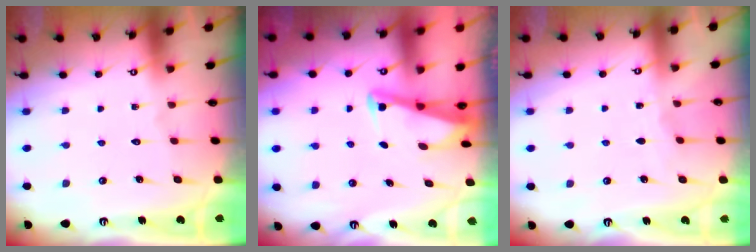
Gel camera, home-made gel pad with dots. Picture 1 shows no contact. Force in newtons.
{"total": 2.8, "press": 2.8, "slide": 0.3}
{"total": 2.7, "press": 2.7, "slide": 0.4}